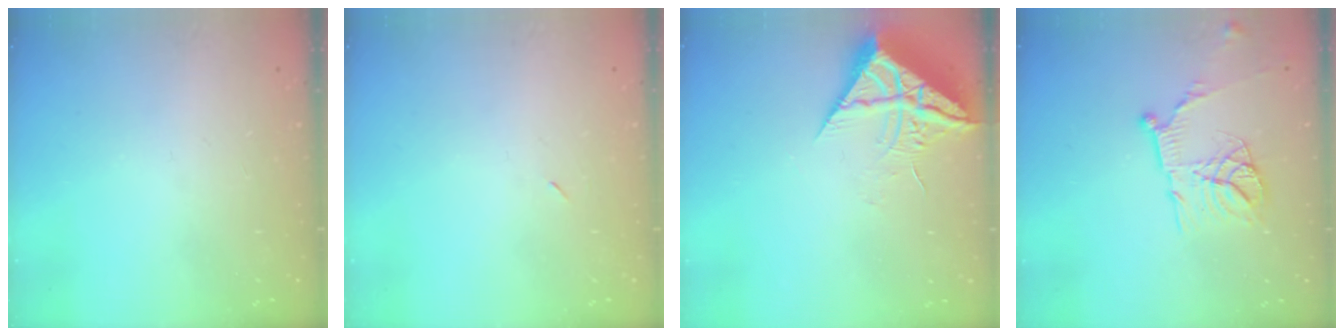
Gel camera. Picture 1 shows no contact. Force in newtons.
{"total": 2.3, "press": 2.0, "slide": 1.2}
{"total": 10.0, "press": 9.9, "slide": 1.0}
{"total": 14.7, "press": 14.7, "slide": 1.6}